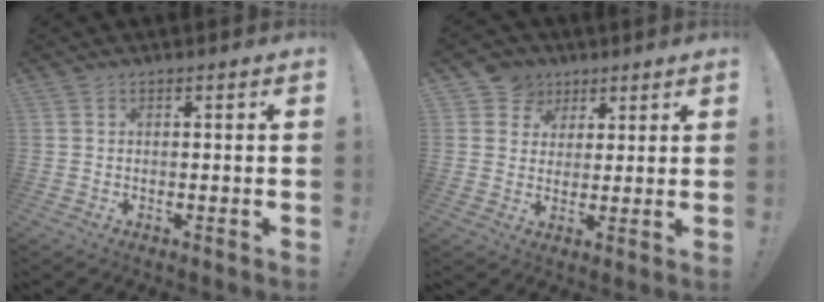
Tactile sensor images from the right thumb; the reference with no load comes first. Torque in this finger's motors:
{"motor_torque": [0.24, 0.76, 0.34, -0.05, 0.00]}